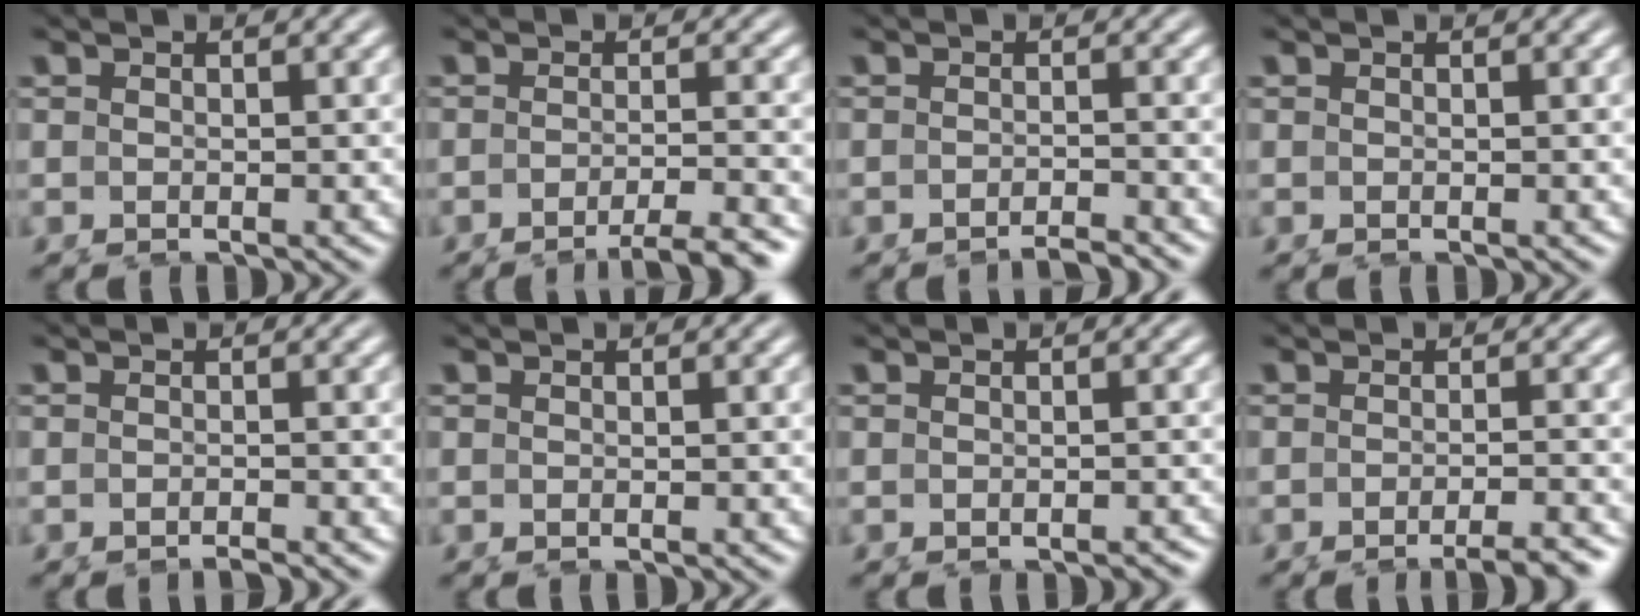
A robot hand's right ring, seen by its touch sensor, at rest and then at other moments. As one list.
[{"total": 4.5, "force": [-3.6, 0.3, 2.7], "torque": [-0.027, -0.003, -0.057]}, {"total": 2.0, "force": [-1.9, -0.3, 0.5], "torque": [-0.005, -0.003, -0.033]}, {"total": 0.0}, {"total": 1.1, "force": [-1.1, -0.3, 0.2], "torque": [-0.002, -0.001, -0.018]}, {"total": 0.0}, {"total": 1.1, "force": [-1.1, 0.1, 0.1], "torque": [-0.005, -0.003, -0.013]}, {"total": 3.7, "force": [-3.1, 0.2, 2.0], "torque": [-0.018, 0.002, -0.051]}]